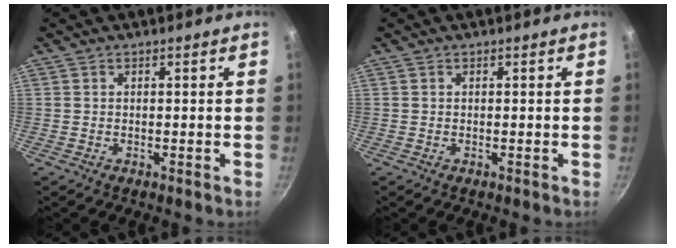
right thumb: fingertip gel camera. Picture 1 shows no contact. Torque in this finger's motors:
{"motor_torque": [0.00, 0.00, 0.00, 0.00, 0.00]}